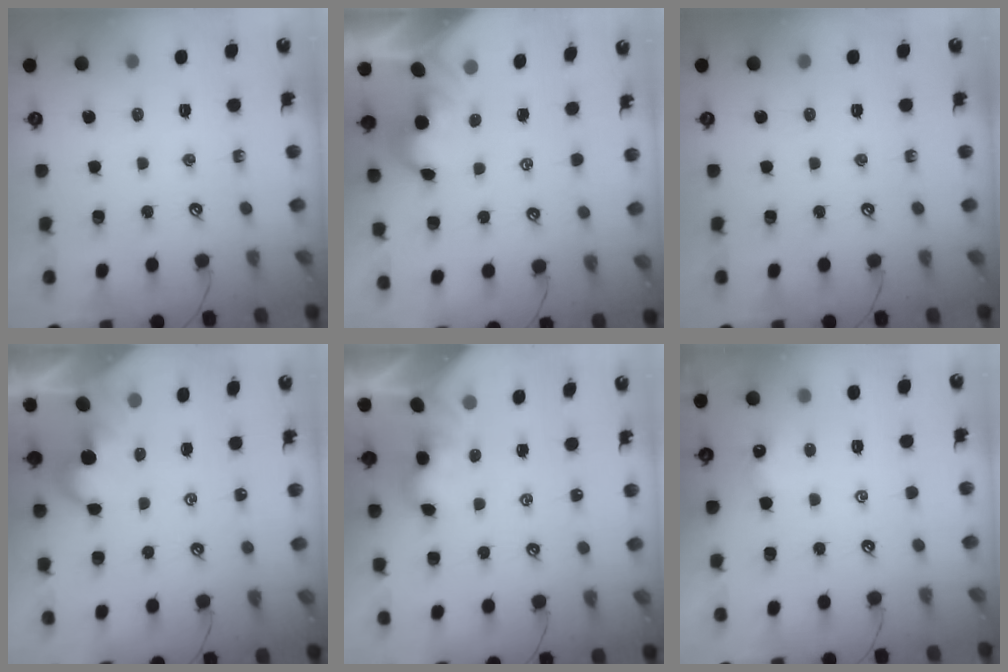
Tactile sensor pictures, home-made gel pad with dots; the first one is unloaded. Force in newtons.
{"total": 2.0, "press": 1.9, "slide": 0.5}
{"total": 0.0}
{"total": 0.0}
{"total": 2.3, "press": 2.3, "slide": 0.3}
{"total": 0.0}